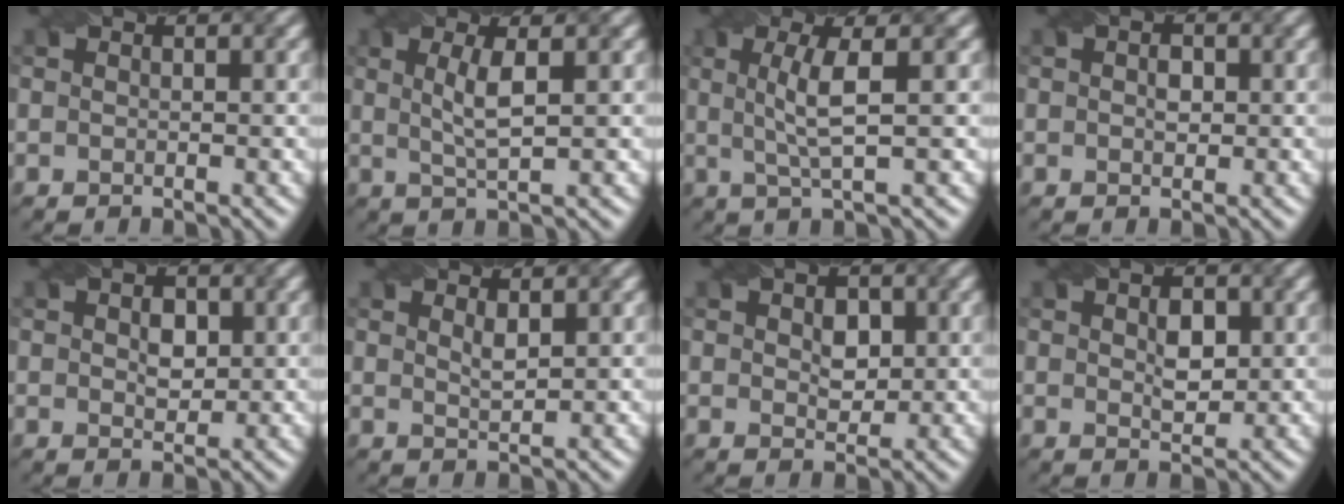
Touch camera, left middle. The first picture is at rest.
{"total": 3.1, "force": [0.7, 0.6, 2.9], "torque": [-0.059, 0.000, 0.015]}
{"total": 4.0, "force": [0.6, 0.7, 3.9], "torque": [-0.075, 0.004, 0.014]}
{"total": 1.3, "force": [0.1, 0.9, 1.0], "torque": [-0.016, 0.002, 0.000]}
{"total": 2.1, "force": [0.5, 1.4, 1.5], "torque": [-0.023, -0.004, 0.012]}
{"total": 1.2, "force": [0.8, 0.3, 0.8], "torque": [-0.018, -0.002, 0.015]}
{"total": 2.4, "force": [0.6, 1.7, 1.6], "torque": [-0.026, -0.004, 0.012]}
{"total": 2.3, "force": [0.6, 1.3, 1.8], "torque": [-0.032, 0.000, 0.012]}